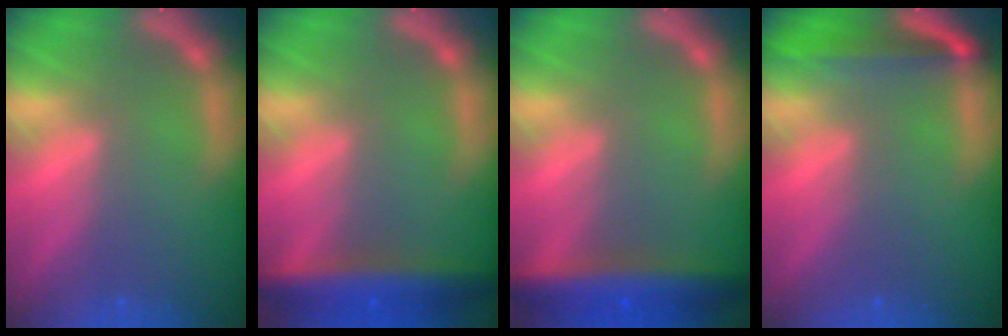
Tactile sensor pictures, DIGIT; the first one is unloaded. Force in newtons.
{"total": 6.5}
{"total": 7.0}
{"total": 4.4}